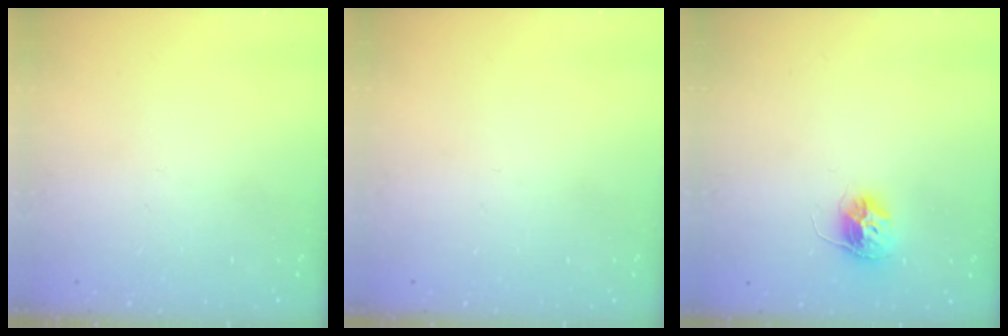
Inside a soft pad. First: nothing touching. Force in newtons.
{"total": 0.0}
{"total": 10.3, "press": 10.3, "slide": 0.6}